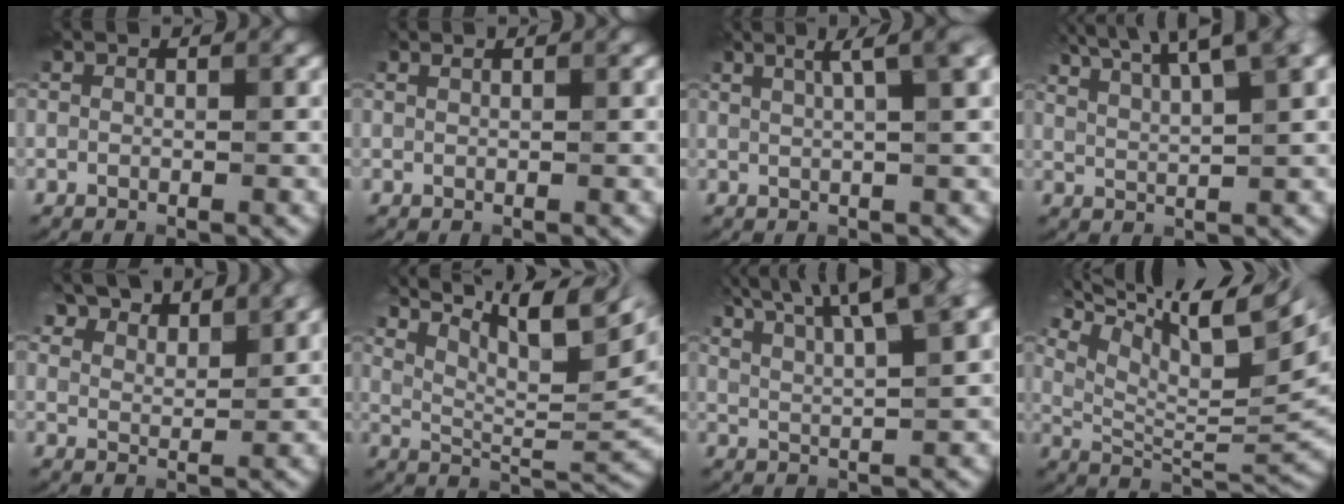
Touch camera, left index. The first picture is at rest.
{"total": 0.8, "force": [0.7, 0.2, 0.4], "torque": [-0.008, 0.001, 0.009]}
{"total": 4.9, "force": [2.5, 1.3, 4.1], "torque": [-0.040, 0.020, 0.021]}
{"total": 10.6, "force": [7.1, 3.0, 7.2], "torque": [-0.111, 0.039, 0.084]}
{"total": 8.0, "force": [6.5, 3.0, 3.5], "torque": [-0.065, 0.010, 0.103]}
{"total": 13.5, "force": [8.3, 3.9, 9.9], "torque": [-0.144, 0.021, 0.123]}
{"total": 12.0, "force": [7.7, 3.5, 8.5], "torque": [-0.122, 0.045, 0.083]}
{"total": 14.6, "force": [8.2, 4.5, 11.3], "torque": [-0.203, 0.033, 0.147]}